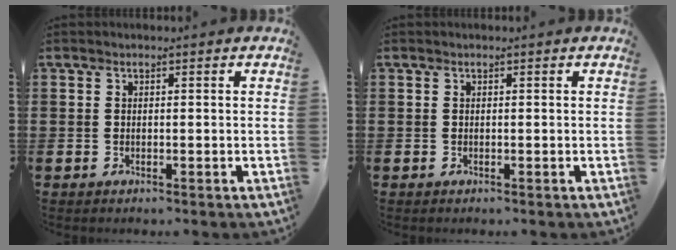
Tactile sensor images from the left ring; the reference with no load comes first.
{"total": 0.0}